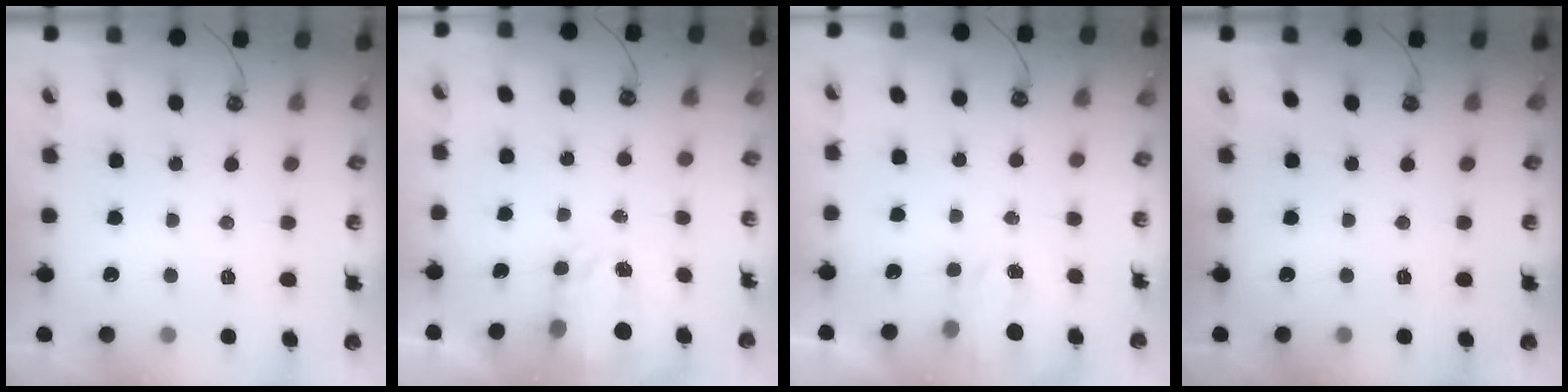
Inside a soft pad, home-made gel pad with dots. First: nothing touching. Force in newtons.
{"total": 4.0, "press": 3.9, "slide": 0.6}
{"total": 1.5, "press": 1.5, "slide": 0.2}
{"total": 0.0}